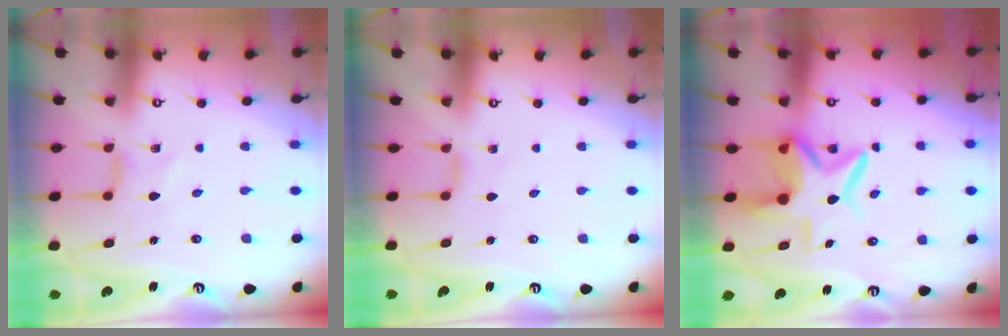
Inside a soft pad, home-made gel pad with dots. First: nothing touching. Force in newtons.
{"total": 1.3, "press": 1.2, "slide": 0.3}
{"total": 10.9, "press": 10.8, "slide": 1.3}